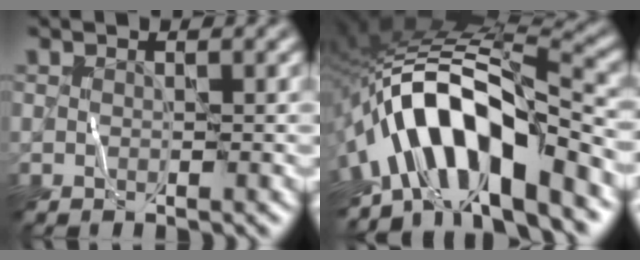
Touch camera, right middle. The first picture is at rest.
{"total": 11.8, "force": [-4.6, 4.2, 10.0], "torque": [-0.148, 0.022, -0.083]}